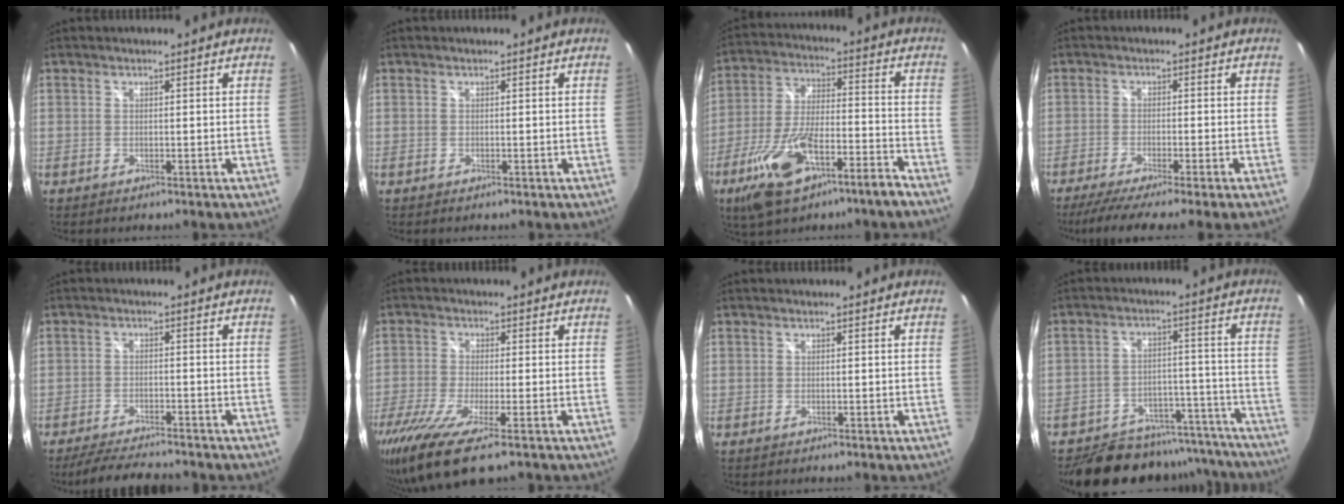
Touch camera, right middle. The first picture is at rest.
{"total": 0.0}
{"total": 16.0, "force": [-10.2, 4.1, 11.6], "torque": [-0.238, -0.024, -0.177]}
{"total": 7.8, "force": [-6.4, -1.8, 4.1], "torque": [-0.085, -0.026, -0.103]}
{"total": 8.7, "force": [-7.8, 1.4, 3.6], "torque": [-0.091, -0.007, -0.124]}
{"total": 12.3, "force": [-7.9, 1.8, 9.2], "torque": [-0.206, -0.054, -0.144]}
{"total": 0.0}
{"total": 20.3, "force": [-17.7, 7.7, 6.2], "torque": [-0.120, 0.035, -0.217]}